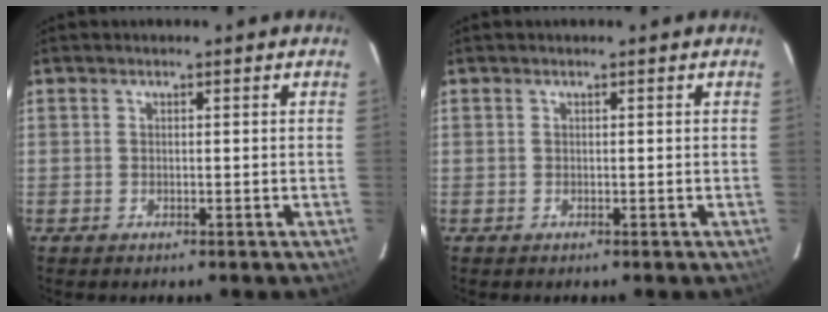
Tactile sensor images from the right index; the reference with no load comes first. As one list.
[{"total": 0.0}]